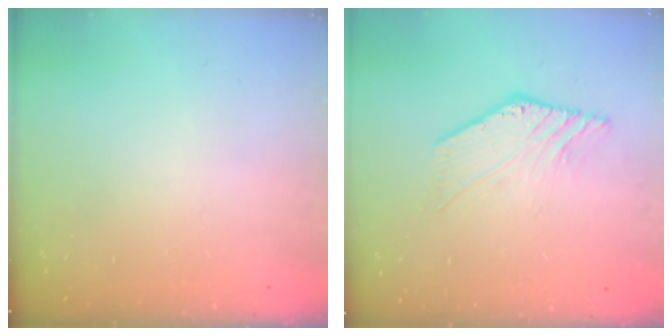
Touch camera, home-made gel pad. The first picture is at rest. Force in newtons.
{"total": 4.9, "press": 4.8, "slide": 0.9}